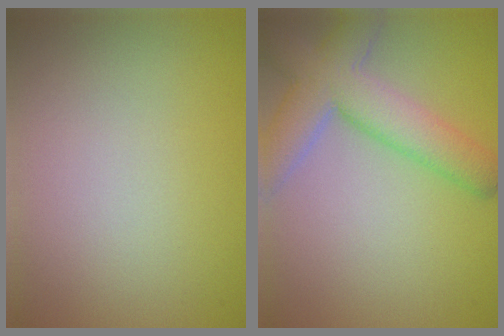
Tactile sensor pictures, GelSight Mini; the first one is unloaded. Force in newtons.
{"total": 6.8, "press": 6.8, "slide": 0.5}